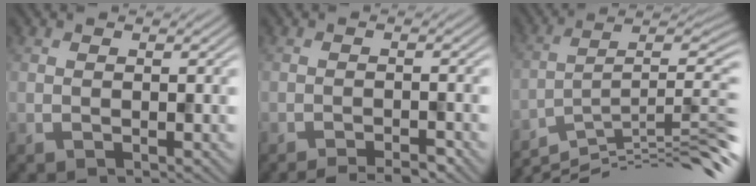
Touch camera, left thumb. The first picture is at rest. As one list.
[{"total": 2.9, "force": [-2.5, 0.3, 1.5], "torque": [-0.018, 0.004, -0.038]}, {"total": 14.5, "force": [-10.7, 1.9, 9.6], "torque": [-0.153, 0.011, -0.180]}]